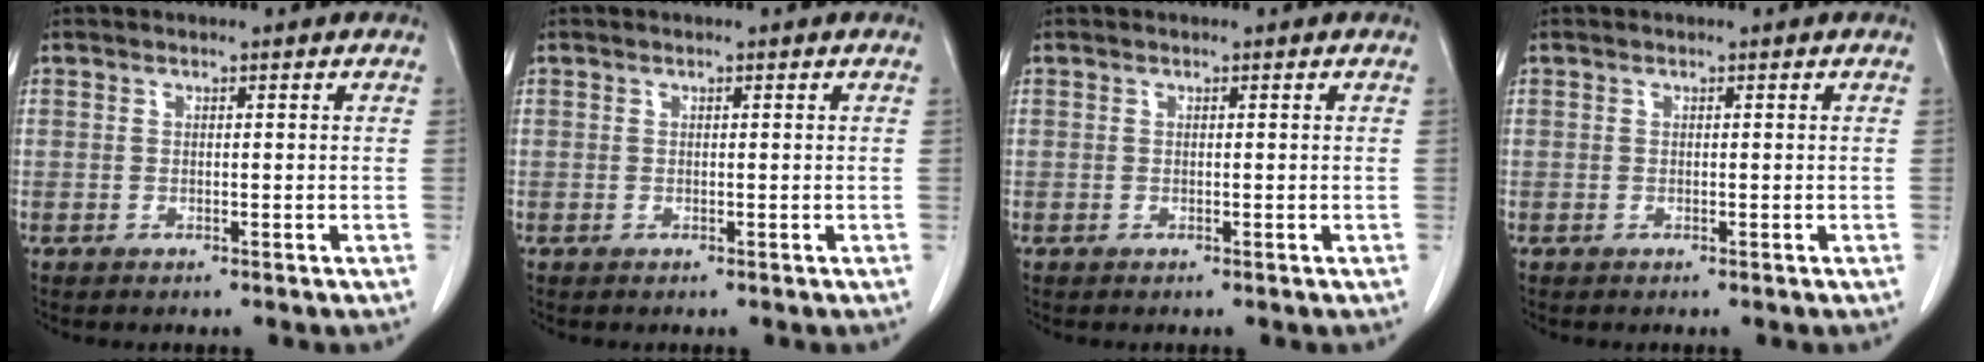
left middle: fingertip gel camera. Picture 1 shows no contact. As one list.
[{"total": 0.0}, {"total": 0.0}, {"total": 0.0}]